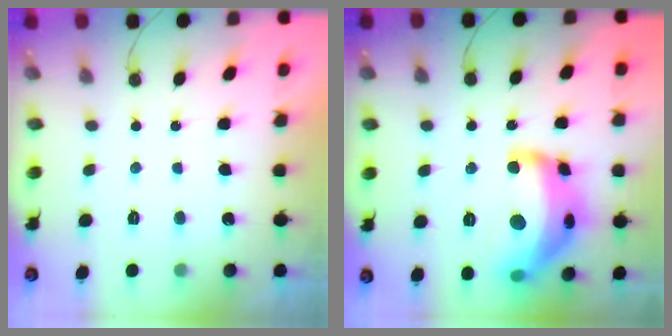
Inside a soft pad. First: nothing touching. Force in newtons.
{"total": 21.7, "press": 21.6, "slide": 1.1}